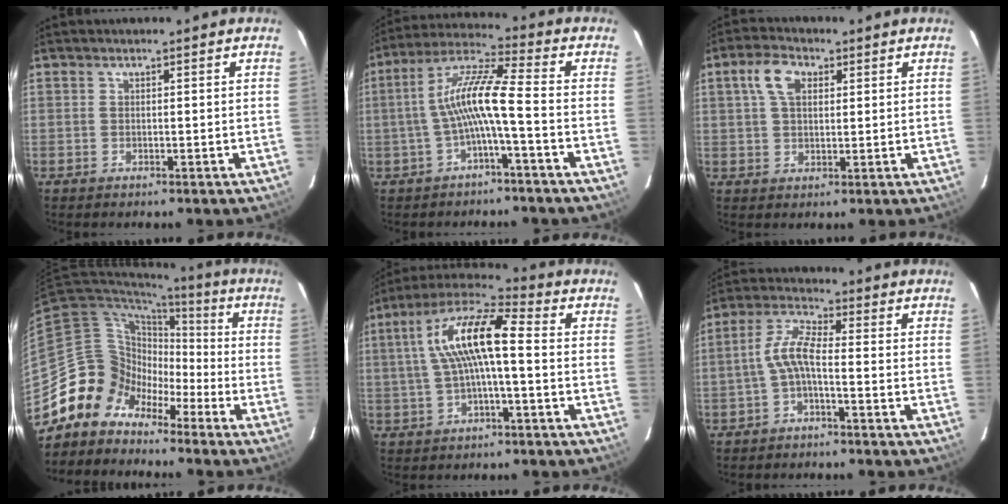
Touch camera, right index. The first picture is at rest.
{"total": 9.6, "force": [-2.4, 0.4, 9.3], "torque": [-0.200, 0.020, -0.045]}
{"total": 5.9, "force": [2.1, 3.6, 4.2], "torque": [-0.083, 0.020, 0.040]}
{"total": 9.7, "force": [-6.4, 7.2, 0.2], "torque": [-0.009, 0.047, -0.133]}
{"total": 12.8, "force": [0.7, 2.9, 12.4], "torque": [-0.238, 0.025, 0.006]}
{"total": 5.3, "force": [-1.8, 1.1, 4.8], "torque": [-0.112, 0.014, -0.038]}